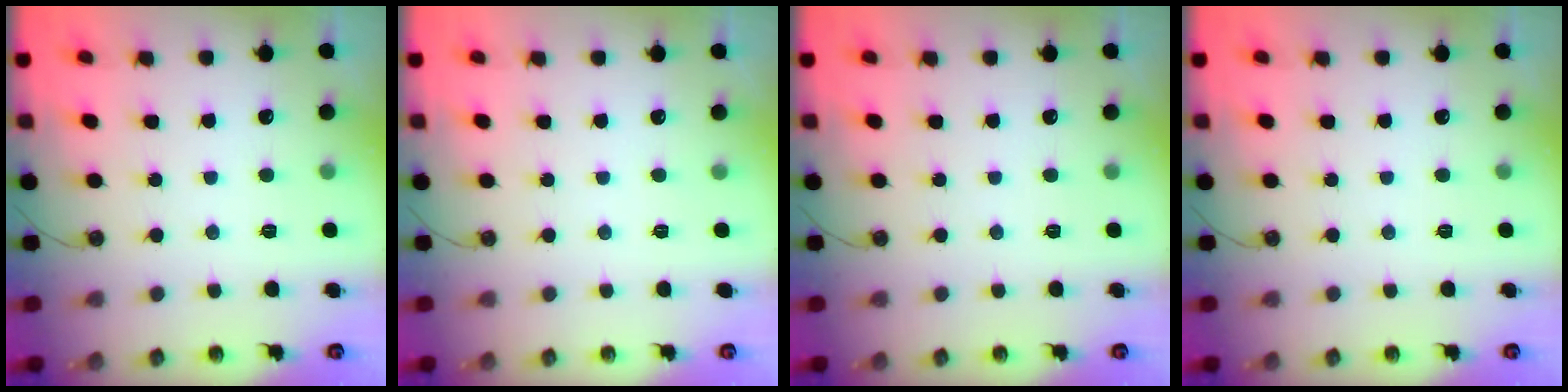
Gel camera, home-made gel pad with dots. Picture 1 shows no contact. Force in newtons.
{"total": 0.0}
{"total": 0.0}
{"total": 0.0}